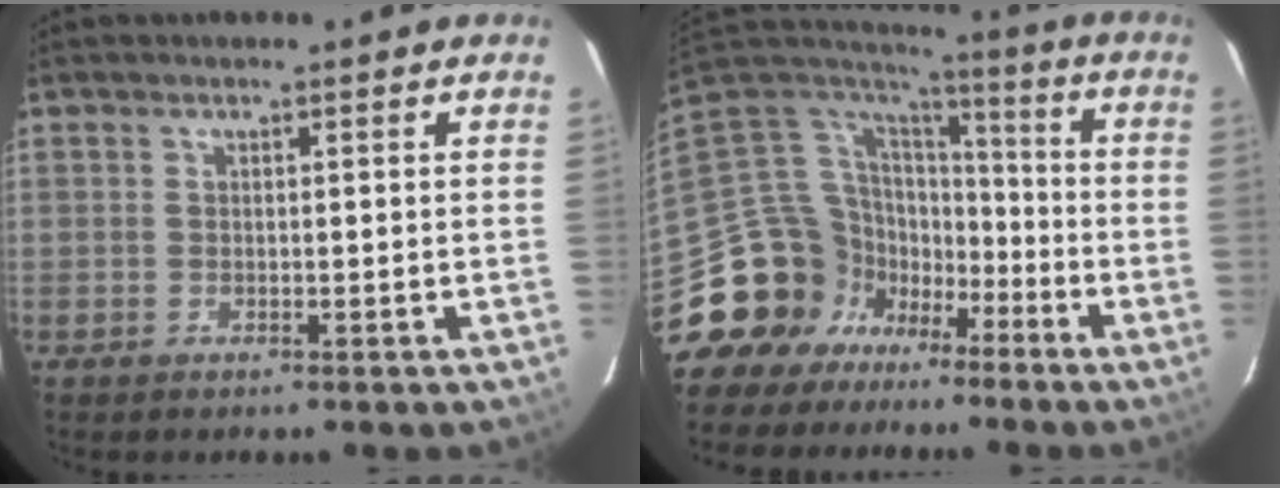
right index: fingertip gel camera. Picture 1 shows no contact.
{"total": 17.9, "force": [-10.8, 13.4, 4.8], "torque": [-0.125, 0.036, -0.189]}